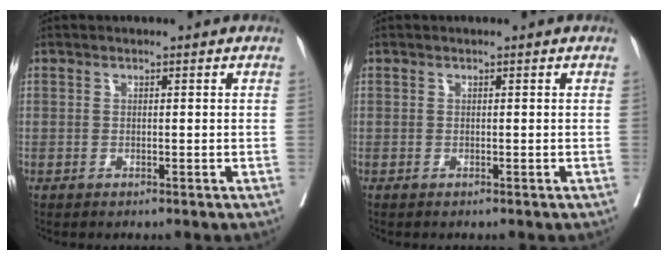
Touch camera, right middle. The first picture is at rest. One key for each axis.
{"total": 0.0}